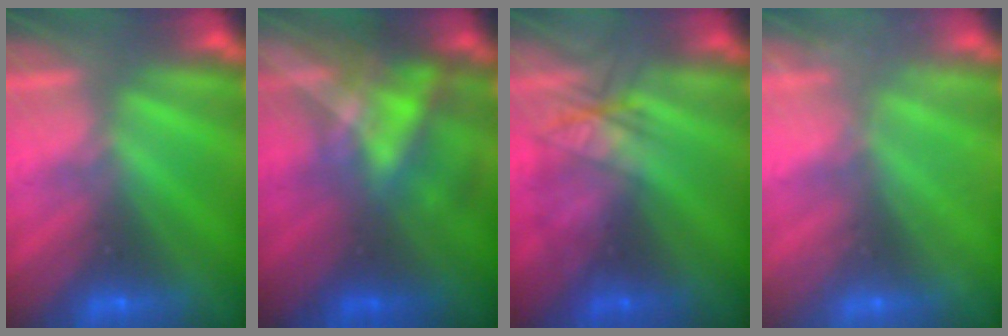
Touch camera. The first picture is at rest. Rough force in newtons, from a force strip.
{"total": 4.6}
{"total": 2.1}
{"total": 2.3}